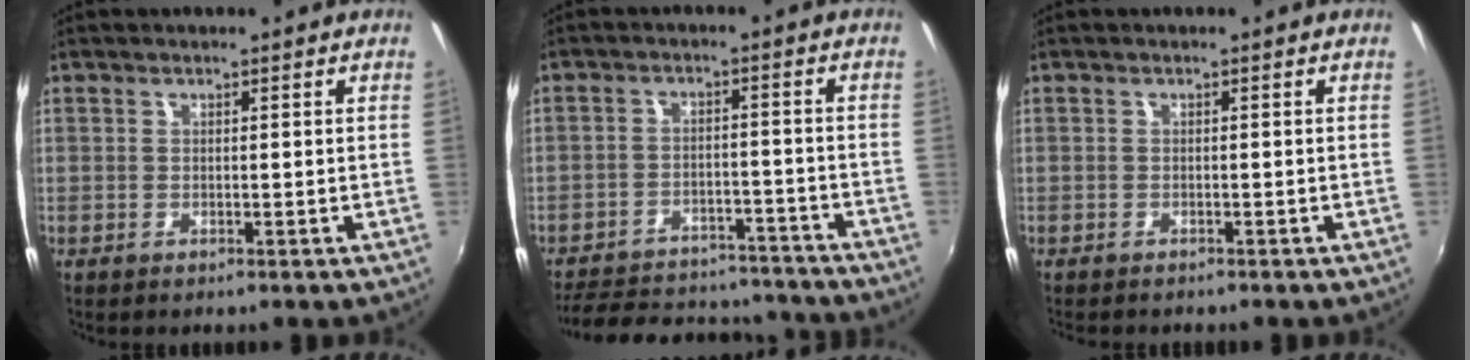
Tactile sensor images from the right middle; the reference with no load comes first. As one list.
[{"total": 21.7, "force": [-18.7, 7.5, 8.0], "torque": [-0.174, 0.022, -0.234]}, {"total": 1.7, "force": [-1.6, 0.1, 0.5], "torque": [-0.017, -0.010, -0.022]}]